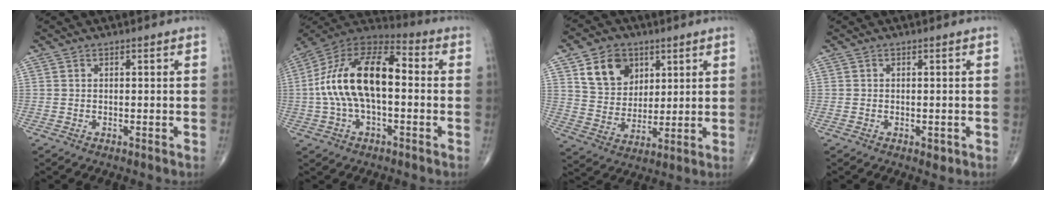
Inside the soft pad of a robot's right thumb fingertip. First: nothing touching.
{"total": 18.9, "force": [0.0, 9.6, 16.3], "torque": [-0.302, 0.043, -0.009]}
{"total": 11.4, "force": [5.1, 8.7, 5.2], "torque": [-0.060, -0.024, 0.099]}
{"total": 1.6, "force": [-0.6, 1.0, 1.2], "torque": [-0.010, -0.002, -0.006]}